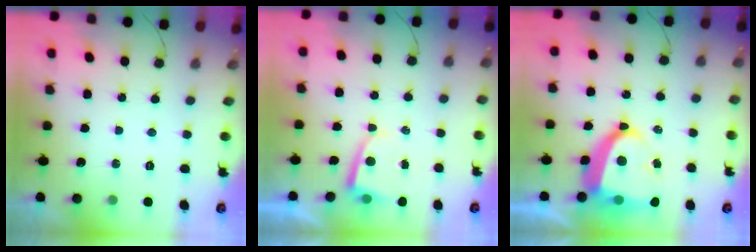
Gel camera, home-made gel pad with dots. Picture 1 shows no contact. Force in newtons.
{"total": 2.6, "press": 2.6, "slide": 0.3}
{"total": 14.4, "press": 14.3, "slide": 1.6}